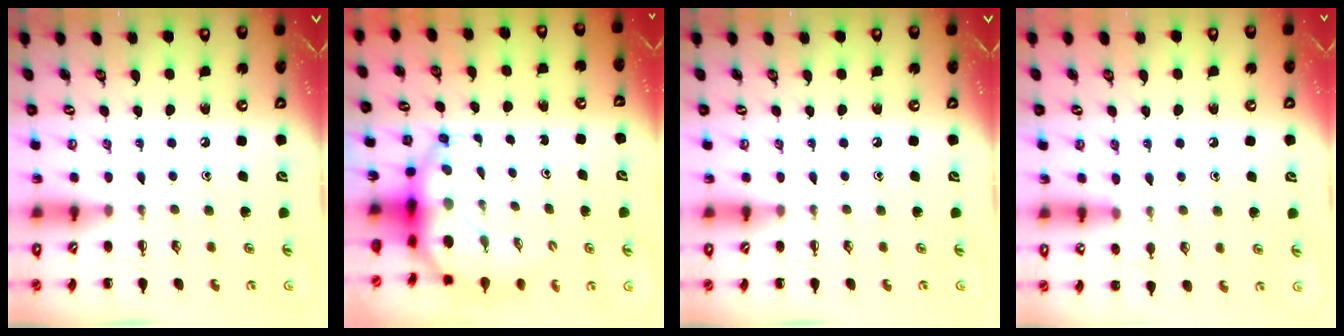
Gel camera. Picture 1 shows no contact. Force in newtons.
{"total": 6.4, "press": 6.1, "slide": 1.9}
{"total": 0.0}
{"total": 7.5, "press": 7.0, "slide": 2.8}